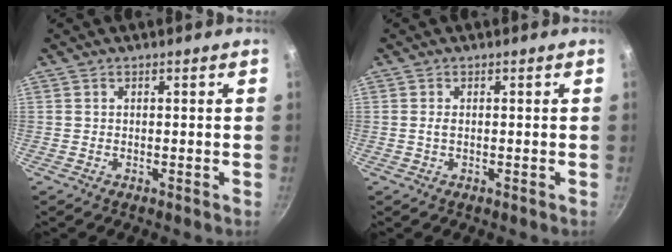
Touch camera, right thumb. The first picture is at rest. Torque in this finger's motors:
{"motor_torque": [-0.17, -0.08, 0.24, 0.22, 0.02]}